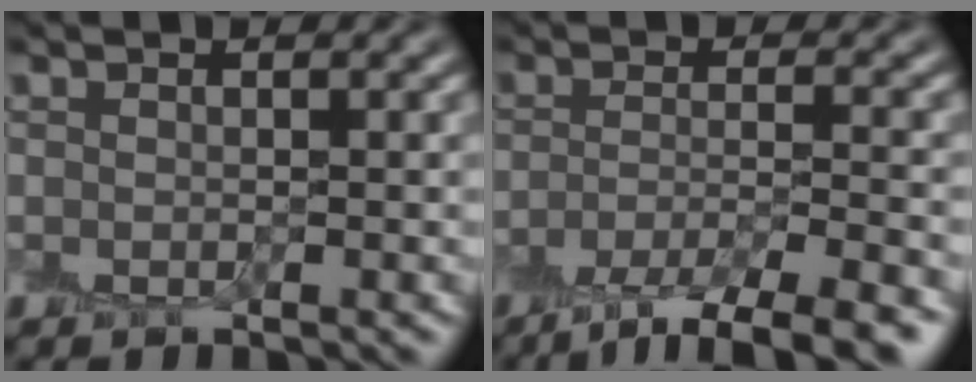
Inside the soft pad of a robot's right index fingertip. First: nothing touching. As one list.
[{"total": 6.1, "force": [-4.0, 1.3, 4.3], "torque": [-0.059, -0.002, -0.070]}]